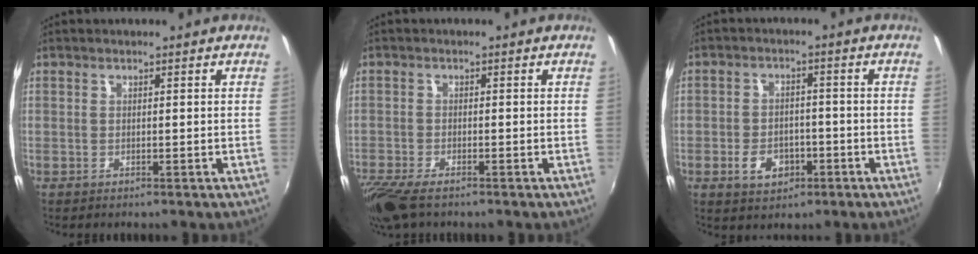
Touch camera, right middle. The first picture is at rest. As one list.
[{"total": 7.6, "force": [-5.8, 1.9, 4.6], "torque": [-0.116, -0.038, -0.111]}, {"total": 6.3, "force": [-2.8, 4.3, 3.6], "torque": [-0.083, 0.002, -0.043]}]